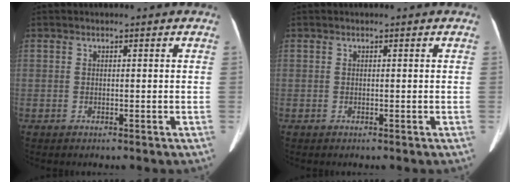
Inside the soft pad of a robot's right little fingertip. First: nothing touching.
{"total": 0.0}